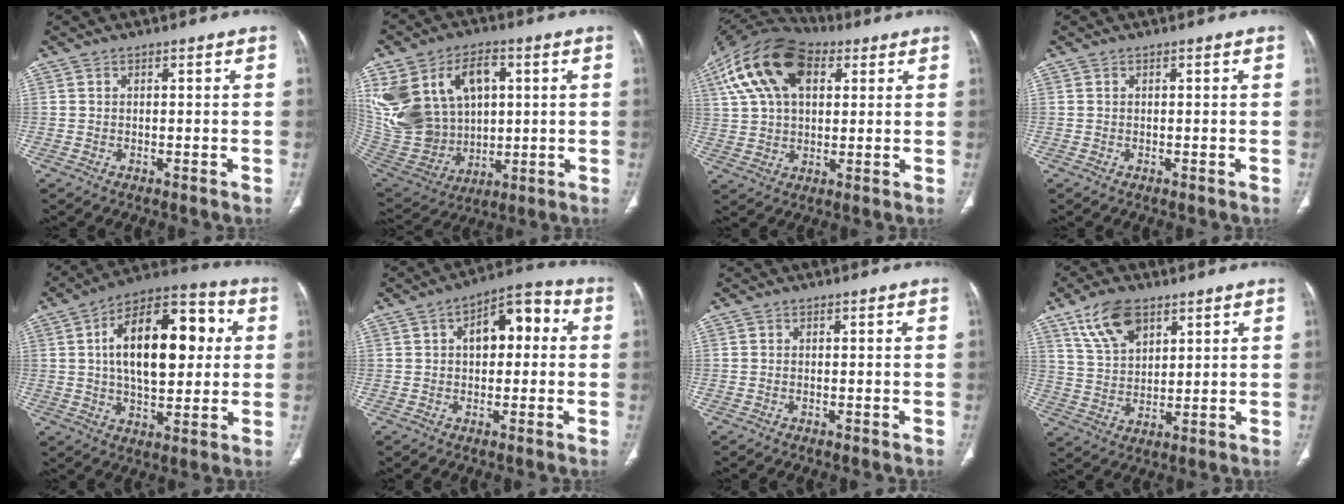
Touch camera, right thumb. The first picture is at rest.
{"total": 24.9, "force": [6.5, 18.2, 15.7], "torque": [-0.323, 0.017, 0.149]}
{"total": 18.8, "force": [7.2, 11.0, 13.4], "torque": [-0.252, 0.018, 0.124]}
{"total": 0.0}
{"total": 21.3, "force": [3.7, 11.1, 17.8], "torque": [-0.249, 0.020, 0.052]}
{"total": 10.2, "force": [1.8, 5.8, 8.2], "torque": [-0.092, 0.033, 0.017]}
{"total": 0.0}
{"total": 10.1, "force": [6.0, 5.4, 6.0], "torque": [-0.098, -0.022, 0.121]}